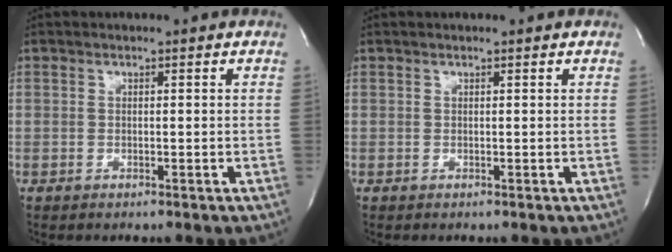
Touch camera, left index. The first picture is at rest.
{"total": 0.6, "force": [0.6, 0.0, 0.2], "torque": [-0.007, 0.001, 0.007]}